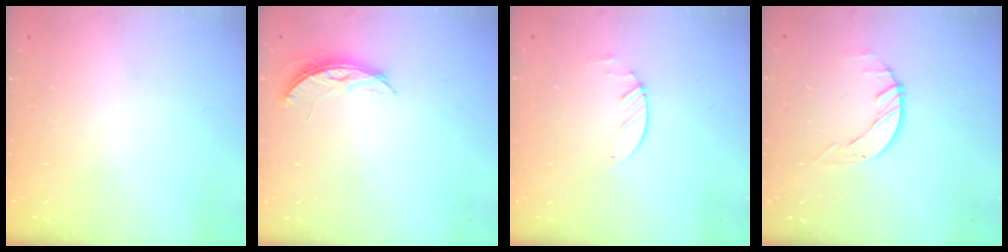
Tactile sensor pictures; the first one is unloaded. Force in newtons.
{"total": 4.6, "press": 4.5, "slide": 0.4}
{"total": 1.9, "press": 1.9, "slide": 0.3}
{"total": 2.6, "press": 2.6, "slide": 0.3}